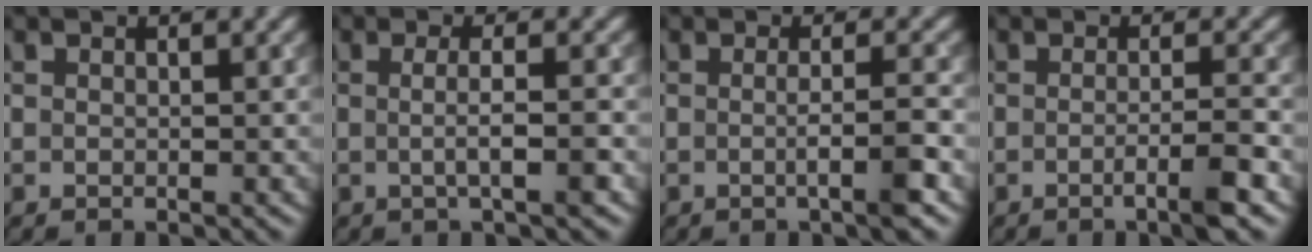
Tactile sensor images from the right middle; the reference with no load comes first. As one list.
[{"total": 2.9, "force": [-0.2, 0.6, 2.8], "torque": [-0.042, -0.004, -0.007]}, {"total": 3.1, "force": [-0.5, 0.5, 3.0], "torque": [-0.041, -0.001, -0.013]}, {"total": 3.1, "force": [-1.0, 0.5, 2.9], "torque": [-0.041, 0.001, -0.023]}]